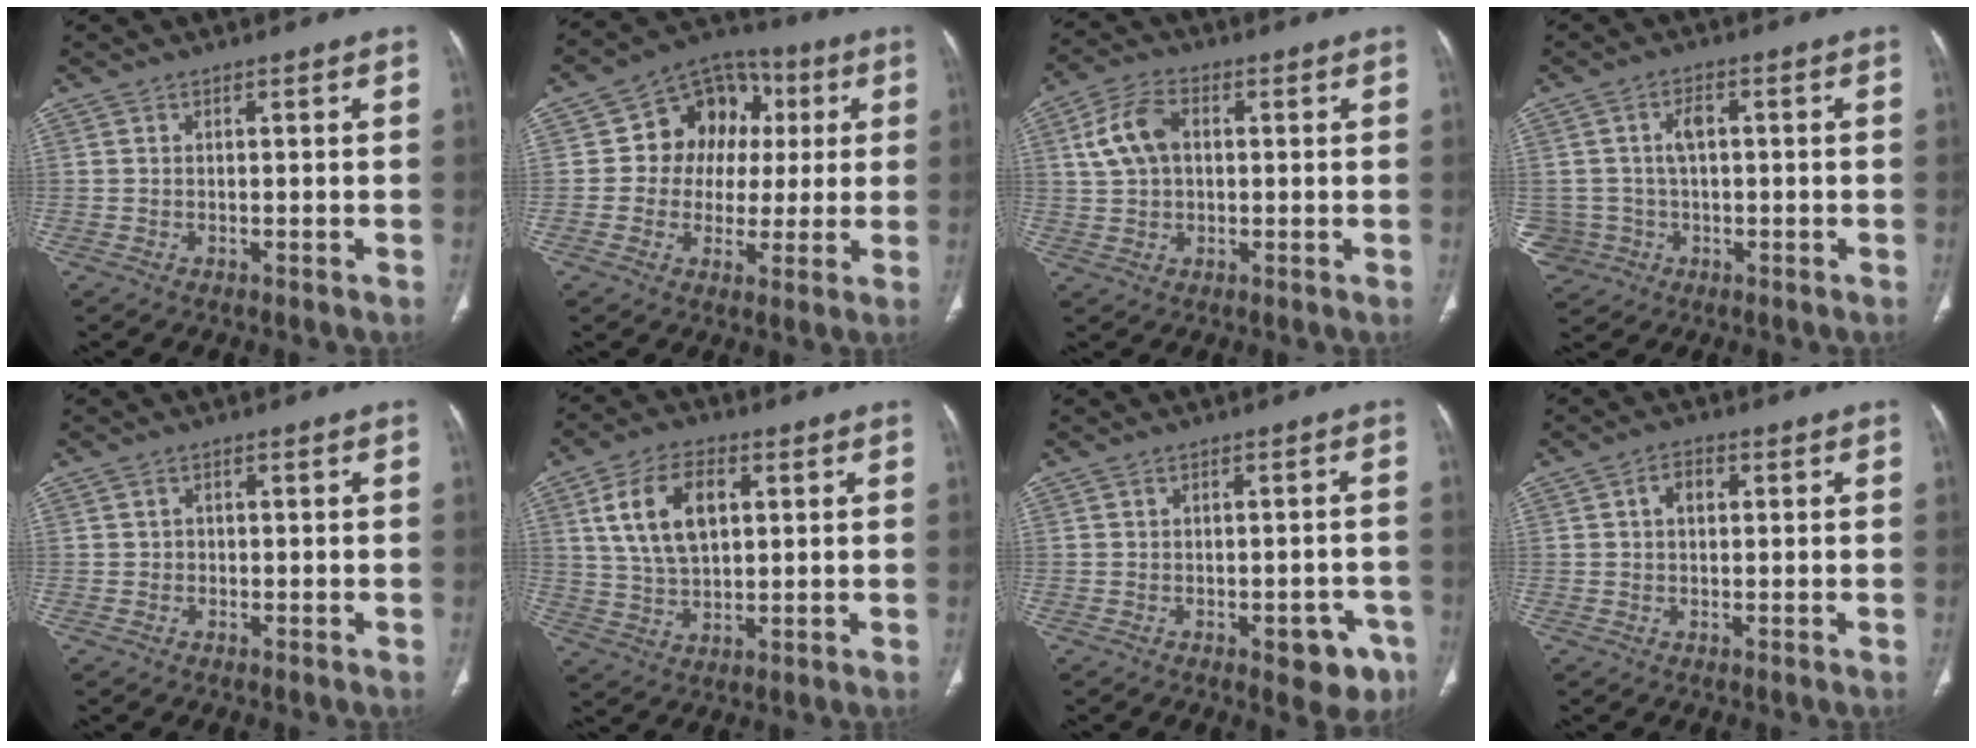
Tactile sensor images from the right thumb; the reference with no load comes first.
{"total": 14.0, "force": [2.1, 11.7, 7.4], "torque": [-0.052, 0.023, 0.026]}
{"total": 8.1, "force": [1.5, 5.3, 5.9], "torque": [-0.117, 0.018, 0.027]}
{"total": 7.8, "force": [-0.5, 7.2, 3.0], "torque": [-0.051, 0.017, 0.002]}
{"total": 1.0, "force": [-0.2, 1.0, 0.1], "torque": [0.005, 0.005, -0.004]}
{"total": 12.0, "force": [3.5, 7.0, 9.1], "torque": [-0.158, 0.000, 0.068]}
{"total": 6.9, "force": [-3.5, 3.4, 4.9], "torque": [-0.035, 0.017, -0.035]}
{"total": 3.3, "force": [0.7, 2.2, 2.3], "torque": [-0.033, 0.010, 0.010]}